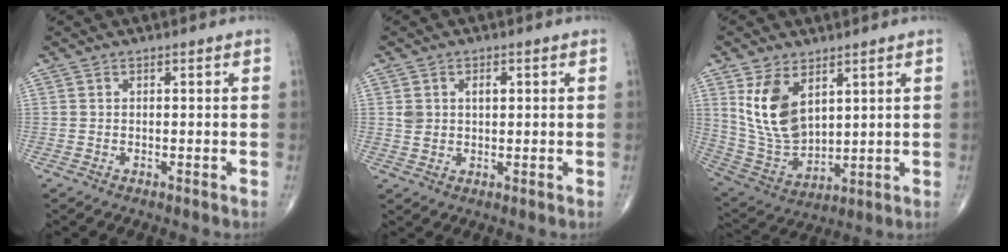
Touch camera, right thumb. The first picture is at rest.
{"total": 3.7, "force": [1.0, 2.6, 2.5], "torque": [-0.037, 0.002, 0.022]}
{"total": 12.9, "force": [5.1, 7.5, 9.1], "torque": [-0.159, -0.027, 0.122]}